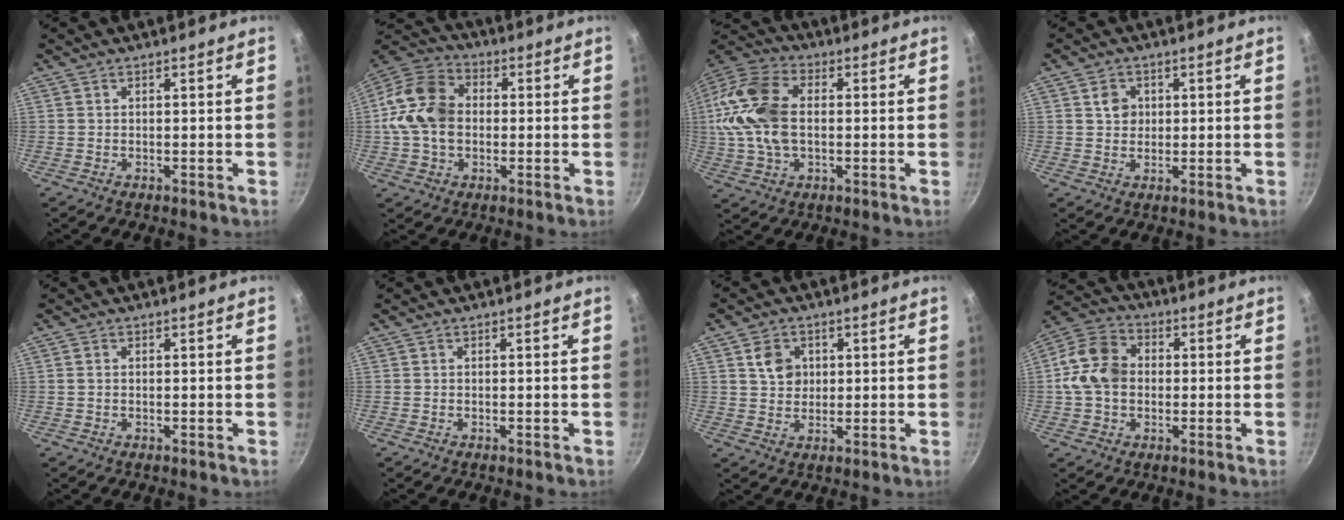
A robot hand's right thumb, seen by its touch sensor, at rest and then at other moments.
{"total": 13.6, "force": [-0.1, 10.2, 9.0], "torque": [-0.148, 0.024, -0.020]}
{"total": 16.8, "force": [0.7, 10.6, 12.9], "torque": [-0.253, 0.024, -0.001]}
{"total": 3.7, "force": [1.0, 3.2, 1.6], "torque": [-0.008, 0.001, 0.015]}
{"total": 0.8, "force": [0.1, 0.6, 0.6], "torque": [-0.011, 0.003, 0.001]}
{"total": 0.0}
{"total": 5.3, "force": [1.6, 4.4, 2.6], "torque": [-0.022, -0.002, 0.029]}
{"total": 11.2, "force": [0.0, 8.7, 7.0], "torque": [-0.108, 0.021, -0.019]}